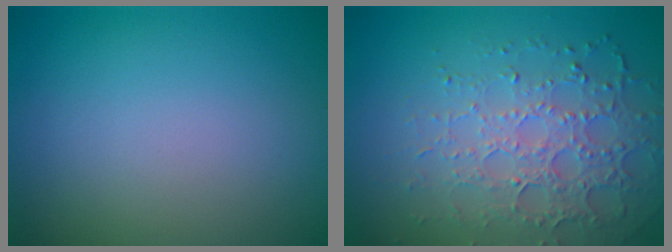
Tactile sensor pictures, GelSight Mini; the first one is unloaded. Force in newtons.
{"total": 4.6, "press": 4.0, "slide": 2.2}